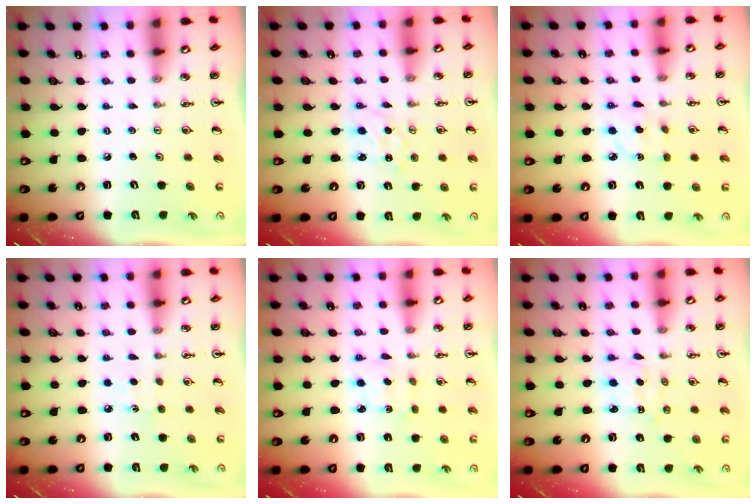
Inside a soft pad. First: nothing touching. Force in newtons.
{"total": 0.6, "press": 0.6, "slide": 0.1}
{"total": 3.1, "press": 3.1, "slide": 0.3}
{"total": 5.4, "press": 5.4, "slide": 0.6}
{"total": 1.9, "press": 1.7, "slide": 0.8}
{"total": 2.0, "press": 1.9, "slide": 0.5}